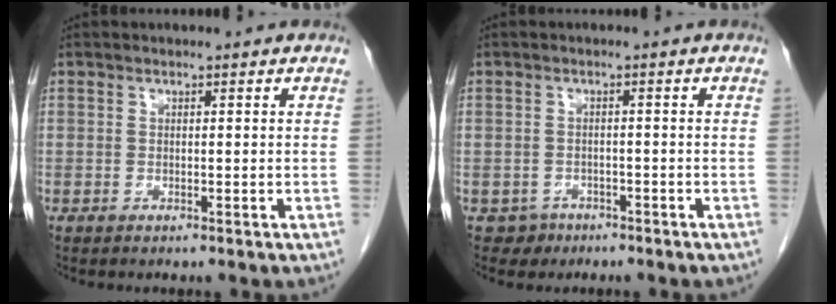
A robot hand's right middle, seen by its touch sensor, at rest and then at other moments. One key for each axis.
{"total": 2.2, "fx": -1.4, "fy": 1.7, "fz": -0.1, "tx": -0.003, "ty": 0.009, "tz": -0.018}